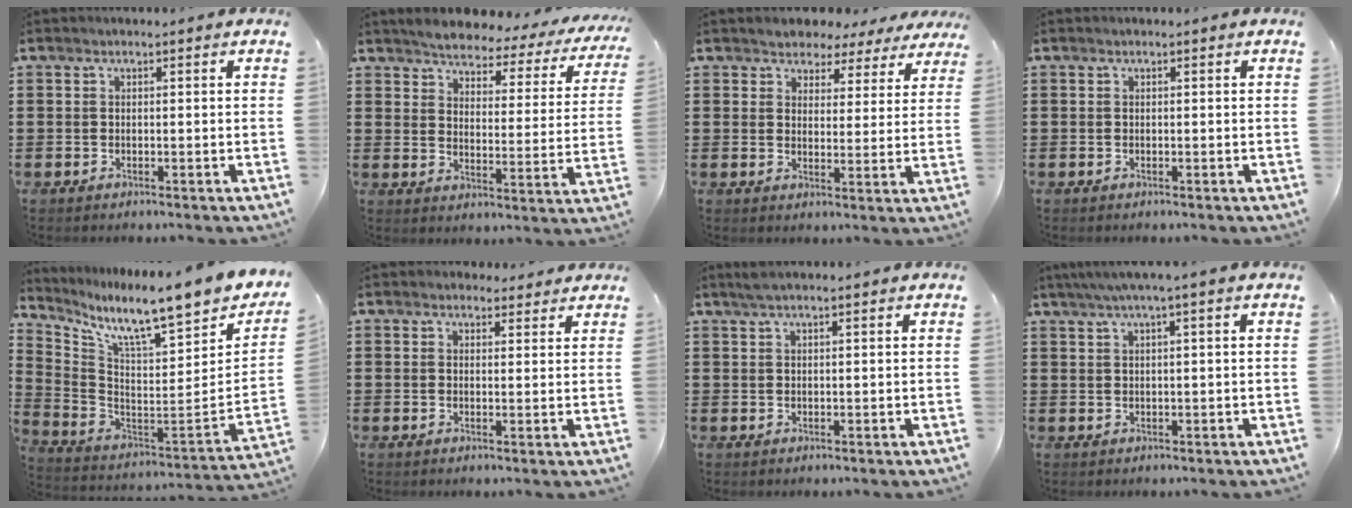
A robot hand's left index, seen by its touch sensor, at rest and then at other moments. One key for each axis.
{"total": 3.2, "fx": 3.0, "fy": 0.6, "fz": 0.7, "tx": -0.038, "ty": -0.026, "tz": 0.044}
{"total": 3.7, "fx": 3.3, "fy": 1.7, "fz": 0.0, "tx": -0.025, "ty": -0.012, "tz": 0.057}
{"total": 0.0}
{"total": 9.1, "fx": 6.9, "fy": 0.6, "fz": 5.9, "tx": -0.118, "ty": -0.074, "tz": 0.104}
{"total": 2.1, "fx": 1.9, "fy": 1.0, "fz": 0.3, "tx": -0.002, "ty": 0.000, "tz": 0.035}
{"total": 1.4, "fx": 0.8, "fy": -0.1, "fz": 1.1, "tx": -0.021, "ty": 0.001, "tz": 0.015}
{"total": 2.2, "fx": 0.7, "fy": -0.4, "fz": 2.1, "tx": -0.037, "ty": -0.003, "tz": 0.011}